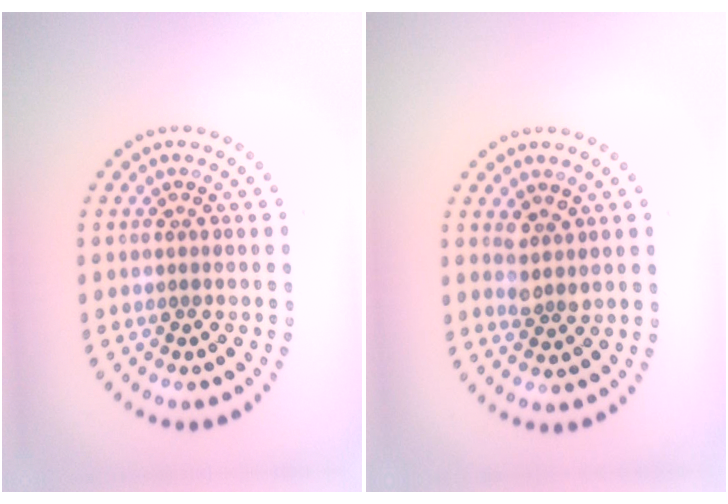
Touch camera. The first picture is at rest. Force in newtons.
{"total": 1.7, "press": 1.5, "slide": 0.8}